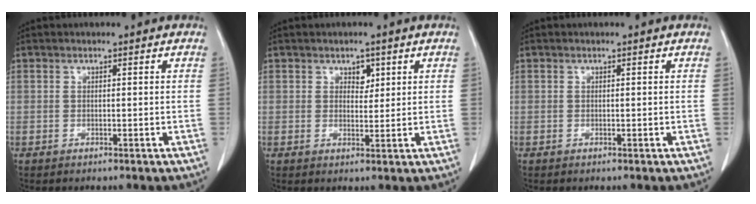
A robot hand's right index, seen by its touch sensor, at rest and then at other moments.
{"total": 2.2, "force": [1.1, 1.4, 1.2], "torque": [-0.011, -0.001, 0.016]}
{"total": 0.0}